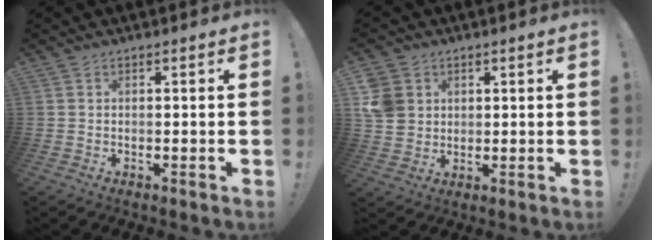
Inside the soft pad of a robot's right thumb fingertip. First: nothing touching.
{"total": 7.8, "force": [2.3, 7.0, 2.8], "torque": [-0.067, -0.010, 0.047]}